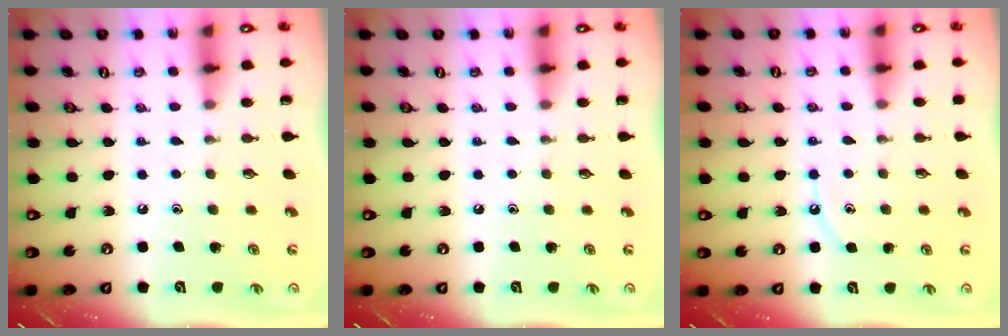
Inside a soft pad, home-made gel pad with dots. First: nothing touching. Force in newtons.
{"total": 0.0}
{"total": 5.6, "press": 5.5, "slide": 0.6}